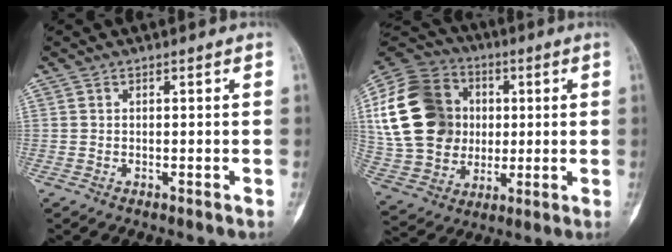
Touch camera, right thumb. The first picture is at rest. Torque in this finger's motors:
{"motor_torque": [1.05, 2.01, 1.31, -0.36, 0.51]}